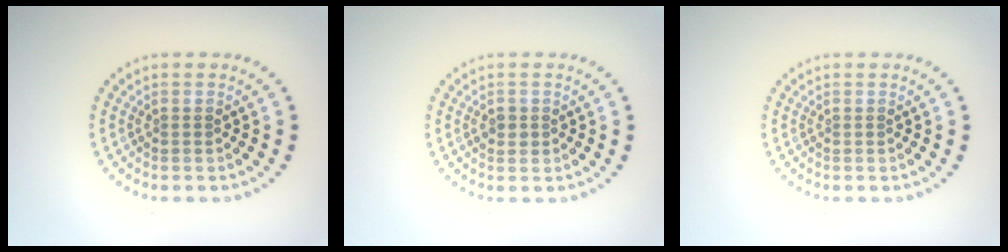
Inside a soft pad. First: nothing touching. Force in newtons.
{"total": 1.2, "press": 1.1, "slide": 0.4}
{"total": 0.0}